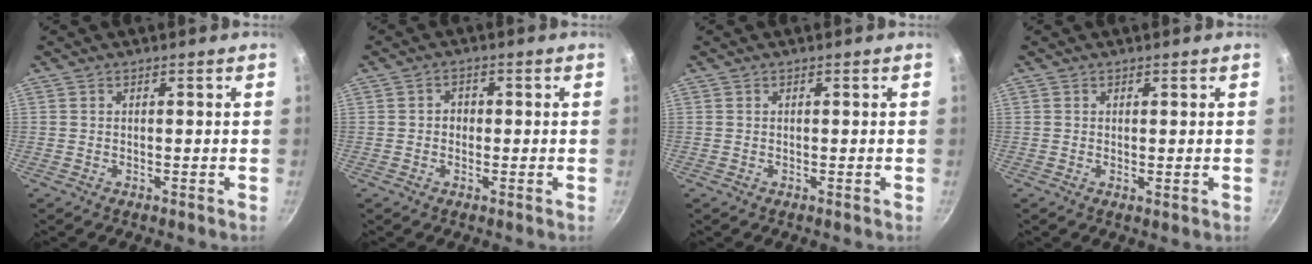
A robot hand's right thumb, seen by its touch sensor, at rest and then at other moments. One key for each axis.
{"total": 2.1, "fx": -0.2, "fy": 1.9, "fz": 1.0, "tx": -0.005, "ty": 0.005, "tz": -0.006}
{"total": 0.0}
{"total": 0.7, "fx": 0.3, "fy": 0.3, "fz": 0.5, "tx": -0.007, "ty": -0.009, "tz": 0.002}